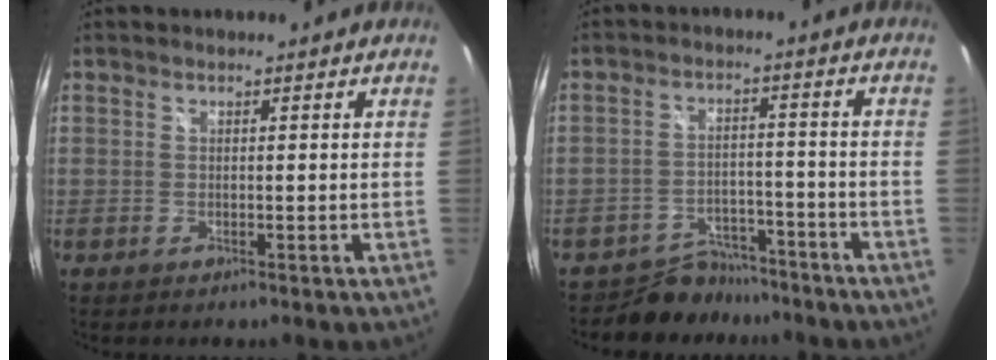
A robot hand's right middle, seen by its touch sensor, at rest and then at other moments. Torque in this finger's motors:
{"motor_torque": [-0.27, -0.38, 0.00, -0.01]}